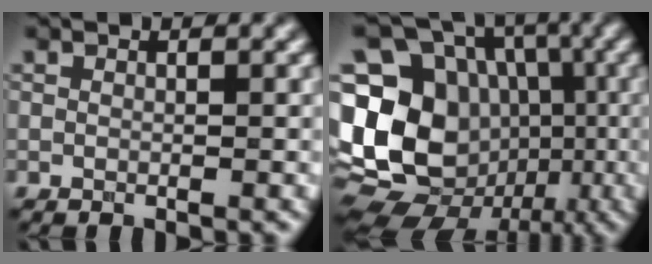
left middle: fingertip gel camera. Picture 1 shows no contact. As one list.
[{"total": 22.1, "force": [-2.6, 19.9, 9.3], "torque": [-0.187, 0.027, -0.068]}]